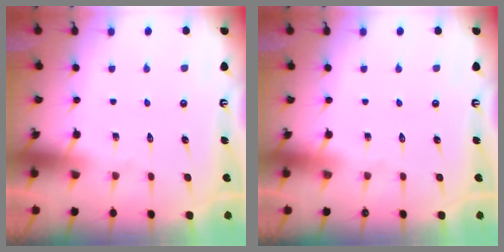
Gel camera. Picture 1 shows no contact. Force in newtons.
{"total": 0.0}